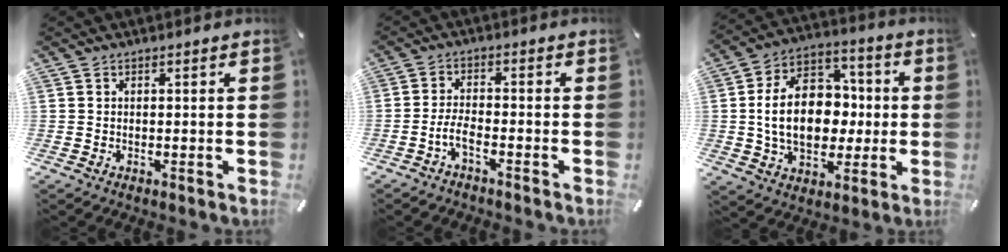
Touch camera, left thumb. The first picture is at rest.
{"total": 4.2, "force": [-2.6, 1.3, 3.0], "torque": [-0.064, 0.009, -0.049]}
{"total": 17.8, "force": [-0.6, 13.1, 12.0], "torque": [-0.234, 0.007, -0.010]}